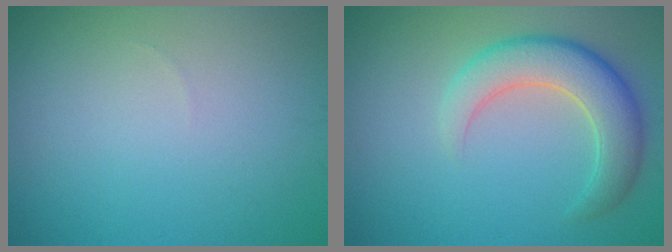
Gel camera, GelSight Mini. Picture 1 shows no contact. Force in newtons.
{"total": 5.5, "press": 5.5, "slide": 0.5}